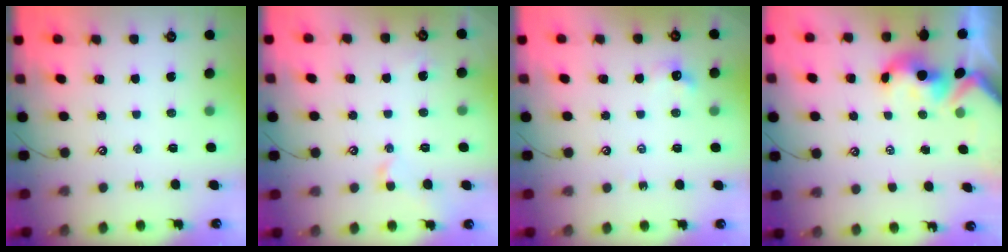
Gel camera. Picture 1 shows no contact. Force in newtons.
{"total": 1.3, "press": 1.2, "slide": 0.4}
{"total": 5.4, "press": 5.3, "slide": 0.7}
{"total": 2.1, "press": 2.0, "slide": 0.7}